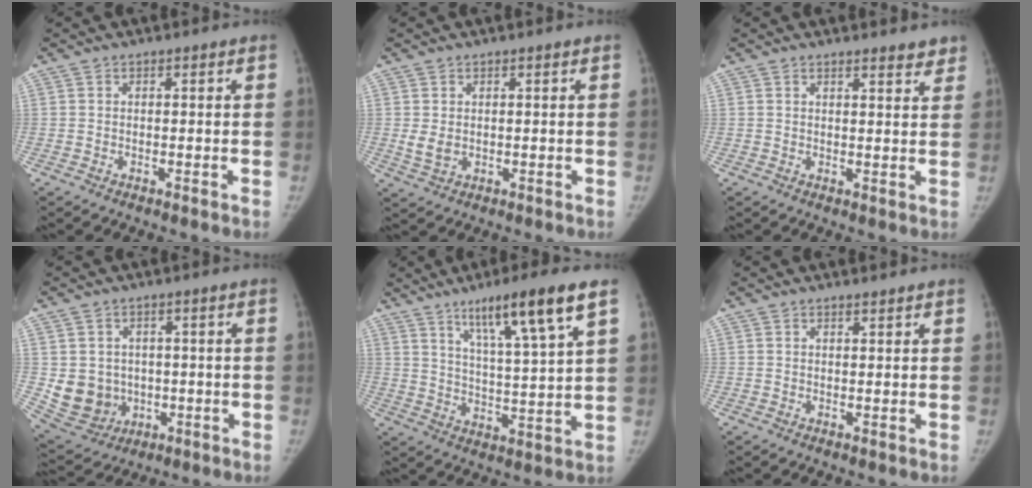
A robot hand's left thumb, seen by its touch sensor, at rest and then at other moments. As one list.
[{"total": 2.9, "force": [0.4, 2.1, 1.9], "torque": [-0.033, -0.010, 0.016]}, {"total": 3.8, "force": [3.4, 1.1, 1.4], "torque": [0.001, -0.020, 0.037]}, {"total": 9.1, "force": [-0.3, 8.3, 3.8], "torque": [-0.037, -0.003, 0.019]}, {"total": 14.1, "force": [8.1, 0.9, 11.4], "torque": [-0.191, -0.037, 0.136]}, {"total": 0.8, "force": [0.8, 0.1, 0.2], "torque": [-0.004, -0.007, 0.013]}]